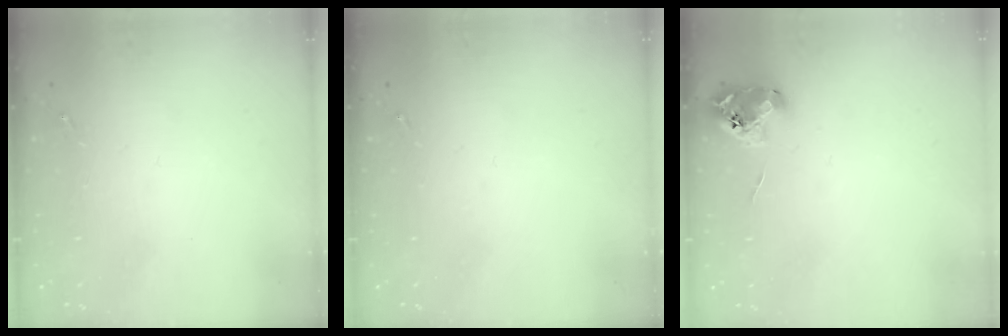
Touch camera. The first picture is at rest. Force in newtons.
{"total": 0.0}
{"total": 8.7, "press": 8.6, "slide": 0.8}